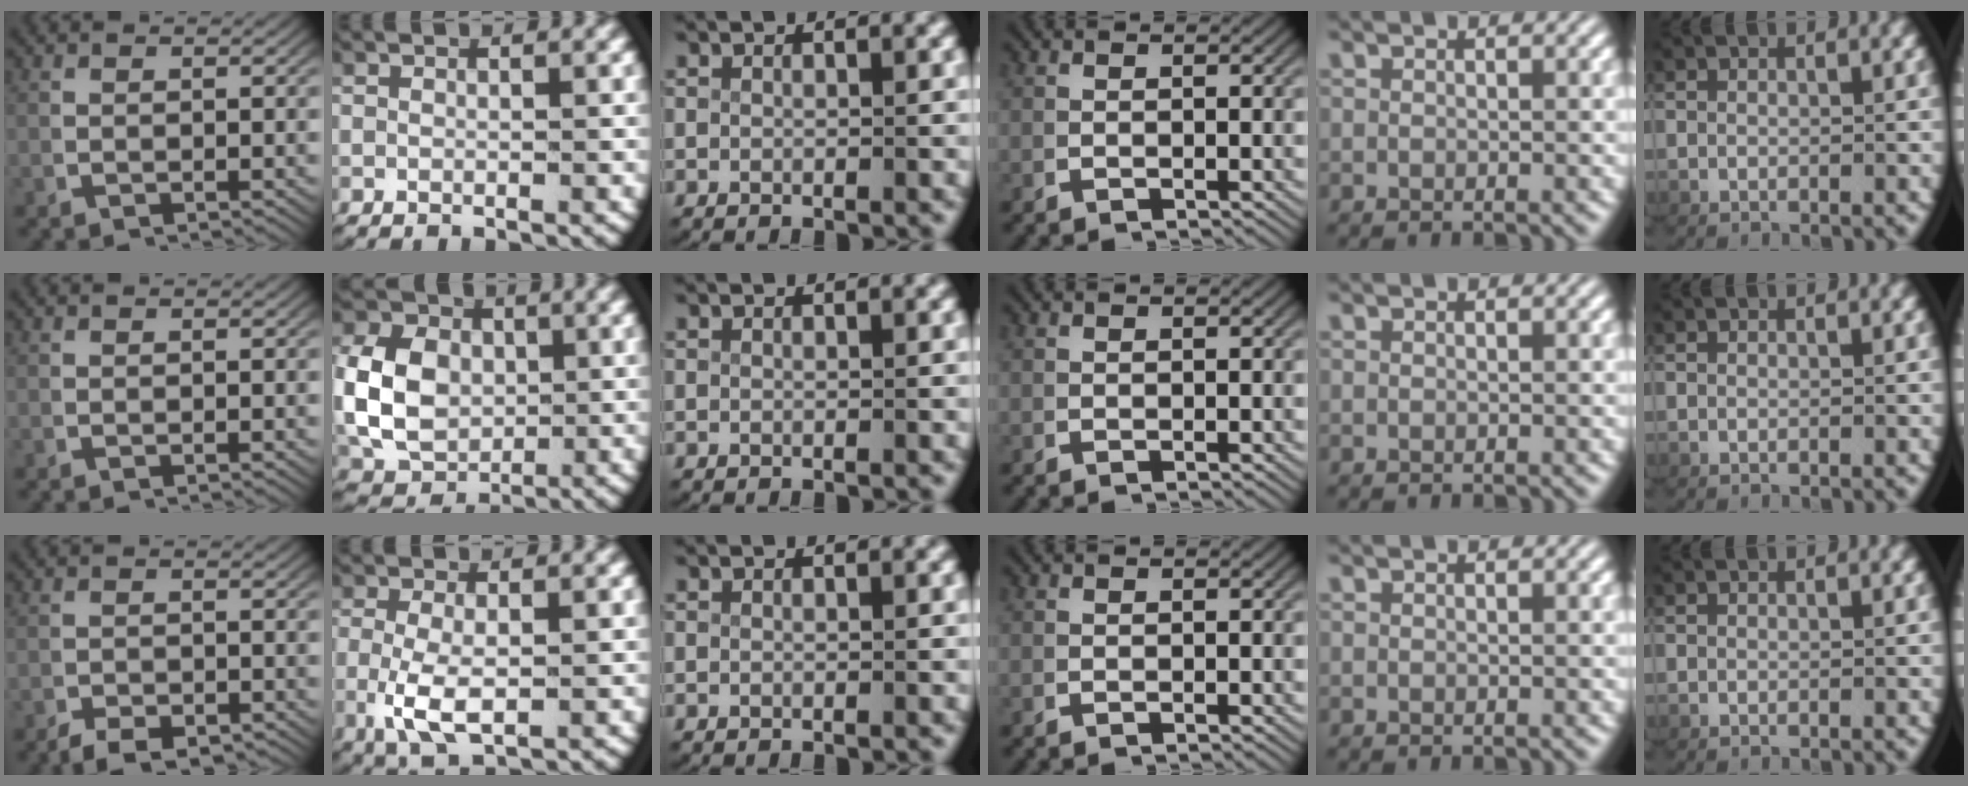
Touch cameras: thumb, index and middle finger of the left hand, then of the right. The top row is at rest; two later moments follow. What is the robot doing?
{"motion": "grasp_and_lifting", "object": "card"}